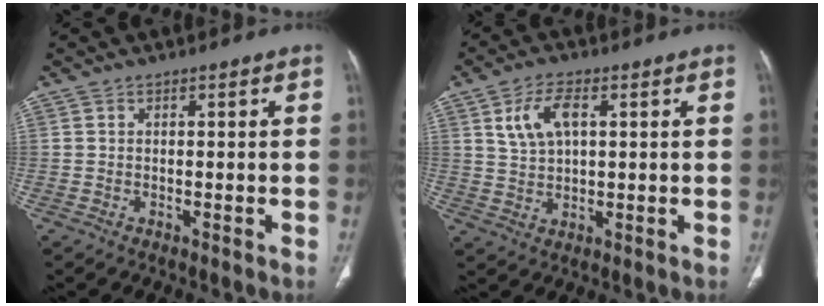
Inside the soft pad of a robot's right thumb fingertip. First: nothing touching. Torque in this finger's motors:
{"motor_torque": [-0.63, 0.69, 0.13, -0.07, 0.06]}